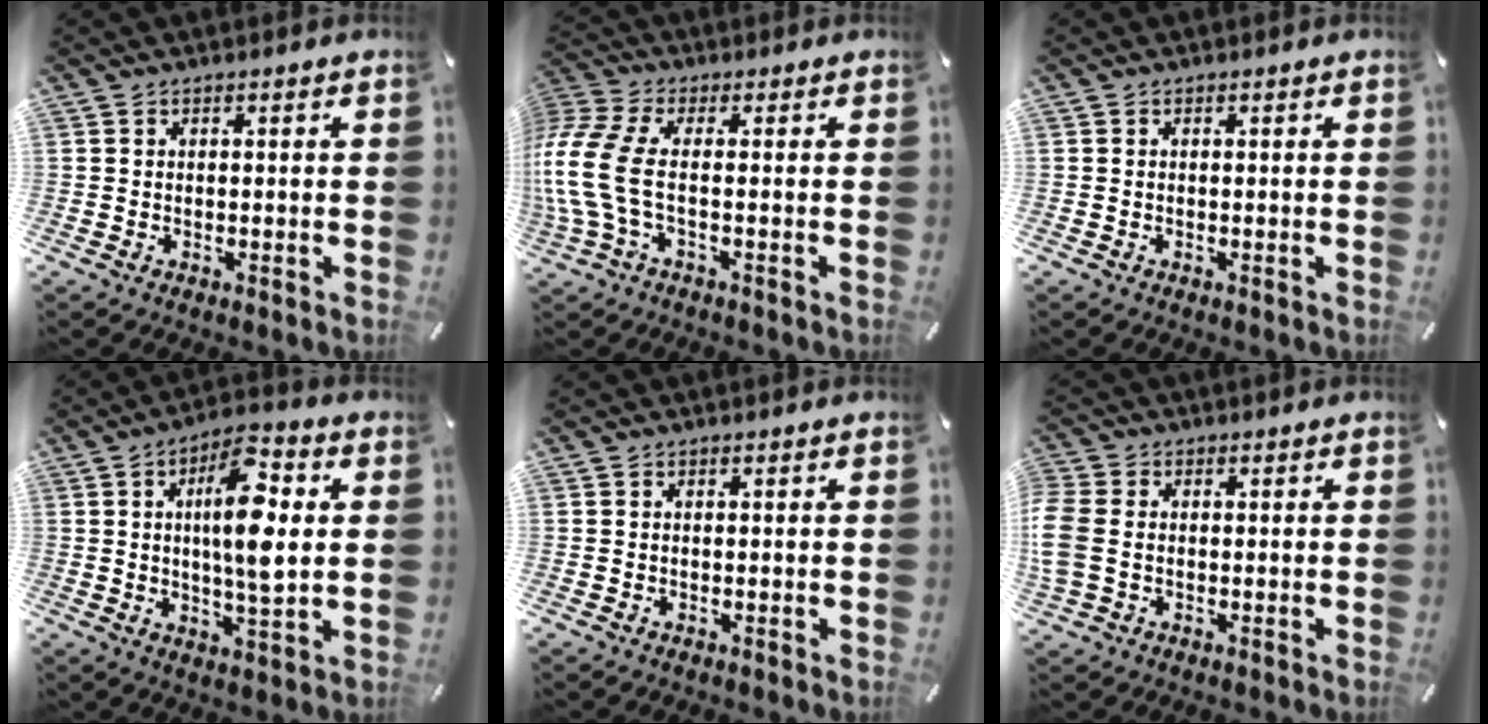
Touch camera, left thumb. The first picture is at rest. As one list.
[{"total": 11.8, "force": [-1.3, 5.7, 10.3], "torque": [-0.245, -0.016, -0.025]}, {"total": 0.0}, {"total": 13.5, "force": [2.5, 4.6, 12.4], "torque": [-0.216, -0.010, 0.034]}, {"total": 0.0}, {"total": 5.8, "force": [-0.4, 4.4, 3.8], "torque": [-0.101, 0.001, -0.010]}]